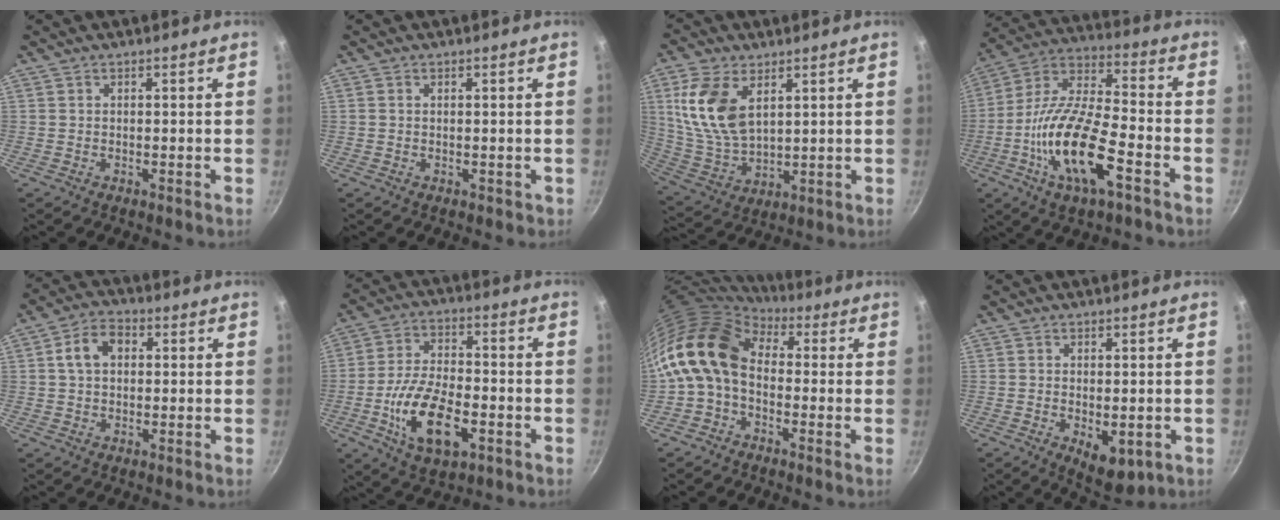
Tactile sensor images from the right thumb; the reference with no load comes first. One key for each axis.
{"total": 0.9, "fx": 0.1, "fy": 0.7, "fz": 0.4, "tx": 0.000, "ty": 0.003, "tz": 0.003}
{"total": 14.0, "fx": 4.8, "fy": 8.0, "fz": 10.4, "tx": -0.199, "ty": -0.021, "tz": 0.107}
{"total": 19.0, "fx": -7.0, "fy": 6.9, "fz": 16.2, "tx": -0.308, "ty": 0.032, "tz": -0.146}
{"total": 6.9, "fx": 1.2, "fy": 4.9, "fz": 4.7, "tx": -0.065, "ty": 0.018, "tz": 0.012}
{"total": 15.1, "fx": -4.8, "fy": 7.6, "fz": 12.1, "tx": -0.216, "ty": 0.023, "tz": -0.087}
{"total": 12.8, "fx": 0.2, "fy": 8.9, "fz": 9.1, "tx": -0.156, "ty": 0.026, "tz": -0.020}
{"total": 7.3, "fx": -1.9, "fy": 3.9, "fz": 5.8, "tx": -0.070, "ty": -0.006, "tz": -0.014}